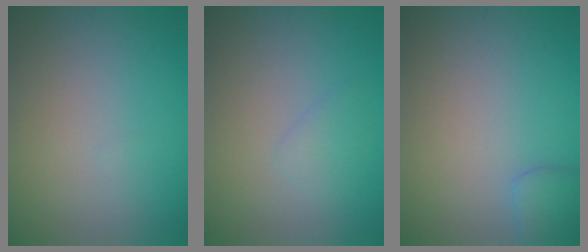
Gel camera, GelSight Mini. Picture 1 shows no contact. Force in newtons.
{"total": 1.2, "press": 1.2, "slide": 0.0}
{"total": 2.0, "press": 2.0, "slide": 0.1}